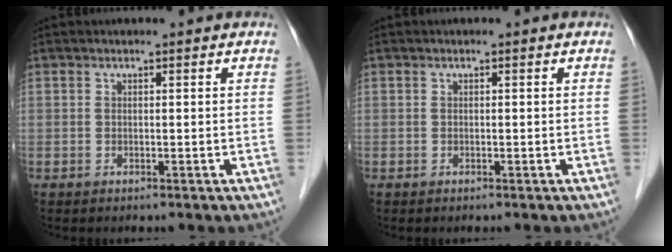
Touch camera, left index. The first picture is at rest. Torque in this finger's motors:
{"motor_torque": [-0.02, 0.02, 0.00, 0.00]}